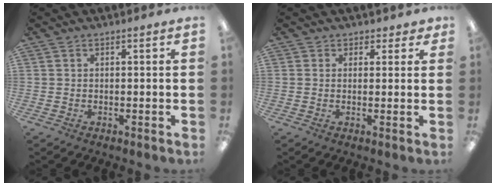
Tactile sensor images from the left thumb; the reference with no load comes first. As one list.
[{"total": 2.0, "force": [1.1, 1.7, 0.2], "torque": [0.011, -0.002, 0.018]}]